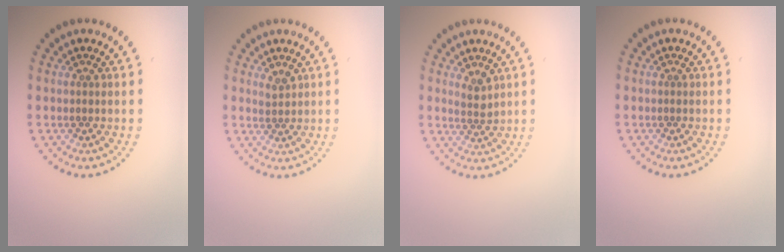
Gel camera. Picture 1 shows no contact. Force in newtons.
{"total": 1.2, "press": 0.9, "slide": 0.8}
{"total": 1.6, "press": 1.3, "slide": 1.0}
{"total": 0.0}